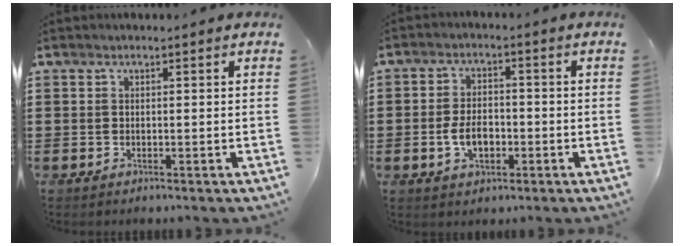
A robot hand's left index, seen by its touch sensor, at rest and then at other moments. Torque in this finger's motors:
{"motor_torque": [0.94, 0.94, 0.32, 0.09]}